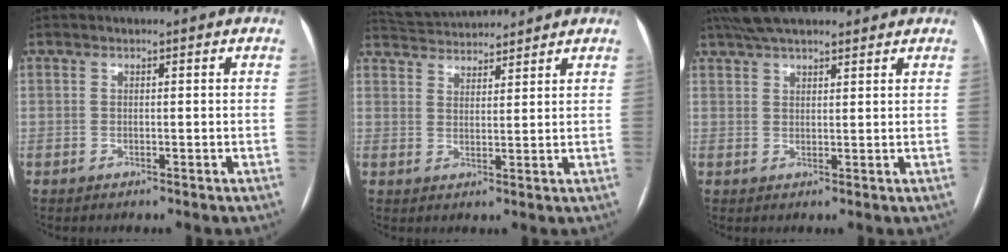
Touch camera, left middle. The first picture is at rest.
{"total": 8.7, "force": [8.4, 1.3, 1.9], "torque": [-0.043, 0.027, 0.135]}
{"total": 9.6, "force": [8.0, 2.5, 4.7], "torque": [-0.073, 0.044, 0.130]}